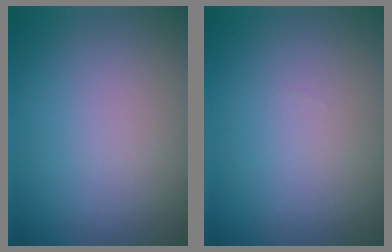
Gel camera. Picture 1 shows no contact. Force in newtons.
{"total": 0.0}